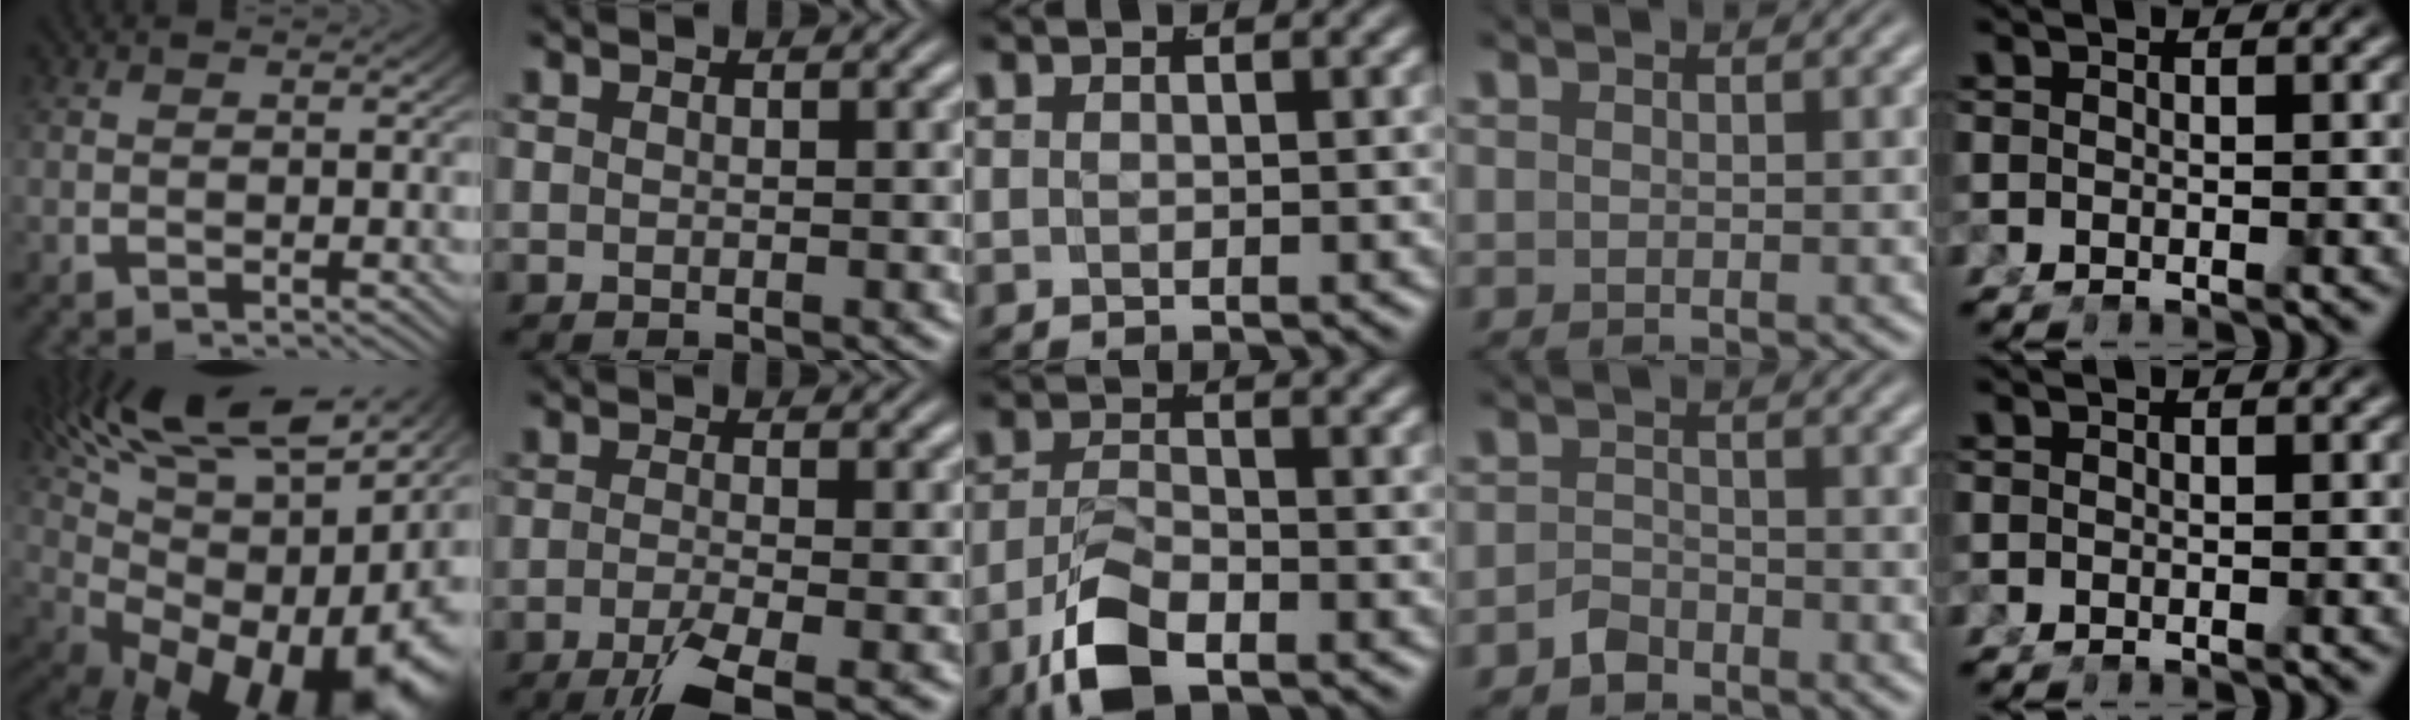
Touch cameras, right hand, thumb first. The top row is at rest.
{"thumb": {"total": 19.1, "force": [-0.1, 10.7, 15.9], "torque": [-0.268, -0.040, 0.027]}, "index": {"total": 4.4, "force": [-2.9, 1.0, 3.2], "torque": [-0.060, -0.020, -0.040]}, "middle": {"total": 5.1, "force": [-3.2, 1.9, 3.4], "torque": [-0.065, -0.012, -0.049]}, "ring": {"total": 2.3, "force": [-2.2, 0.7, 0.1], "torque": [-0.006, -0.009, -0.037]}}